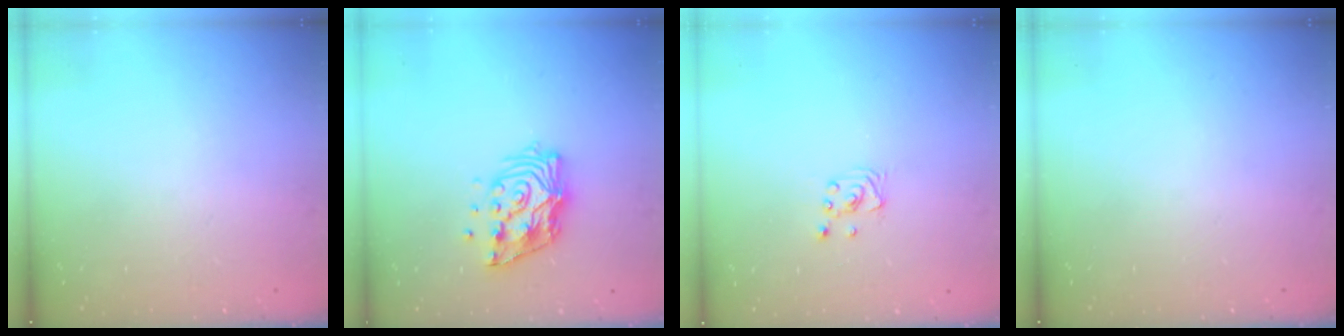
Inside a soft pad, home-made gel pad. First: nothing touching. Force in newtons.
{"total": 13.0, "press": 12.9, "slide": 1.1}
{"total": 2.3, "press": 2.3, "slide": 0.2}
{"total": 0.0}